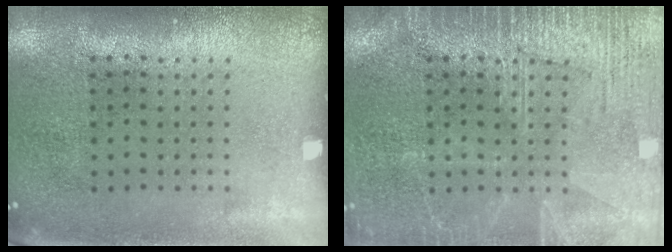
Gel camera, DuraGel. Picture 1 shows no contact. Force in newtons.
{"total": 4.3, "press": 4.2, "slide": 0.5}